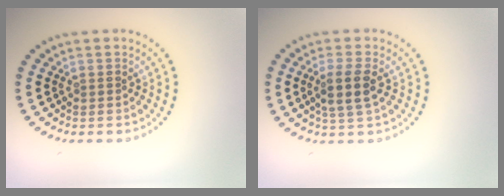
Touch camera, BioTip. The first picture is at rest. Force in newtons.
{"total": 2.8, "press": 2.5, "slide": 1.1}